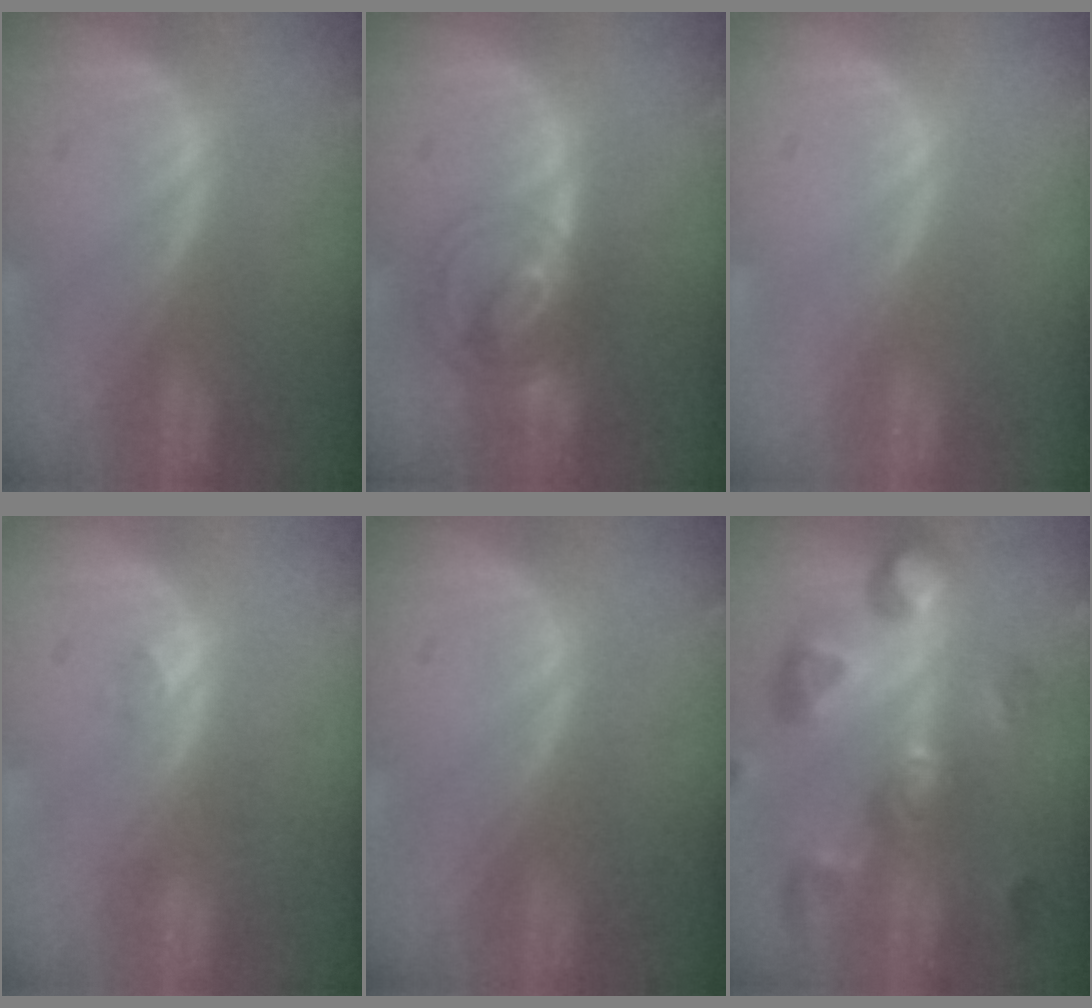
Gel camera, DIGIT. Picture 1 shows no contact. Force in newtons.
{"total": 7.5, "press": 6.1, "slide": 4.3}
{"total": 0.0}
{"total": 2.3, "press": 2.0, "slide": 1.1}
{"total": 0.0}
{"total": 11.2, "press": 10.0, "slide": 5.0}